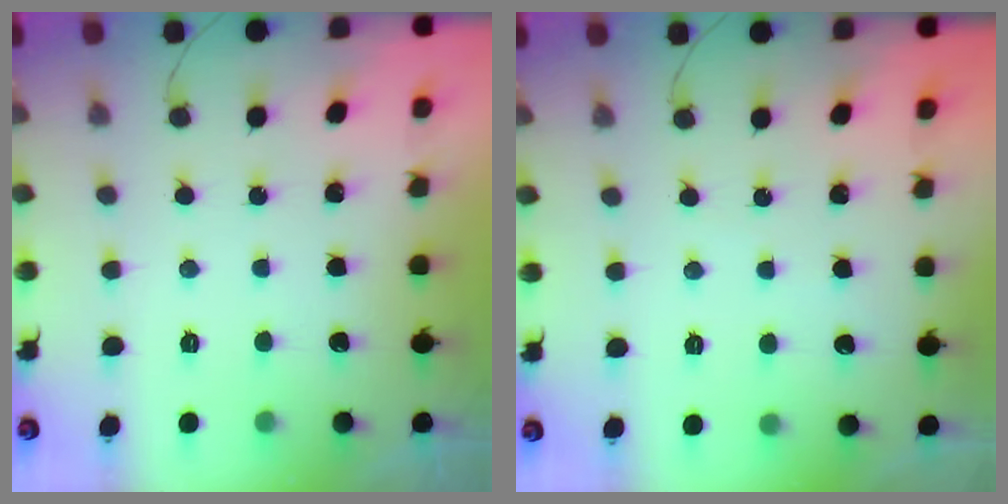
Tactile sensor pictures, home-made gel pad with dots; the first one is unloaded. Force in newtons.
{"total": 3.0, "press": 3.0, "slide": 0.4}